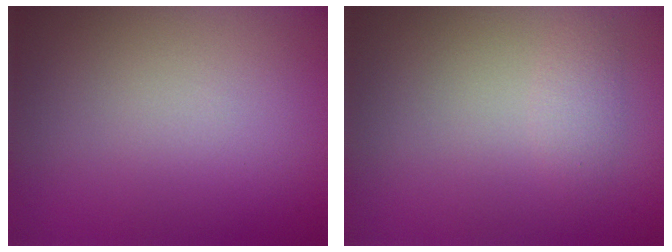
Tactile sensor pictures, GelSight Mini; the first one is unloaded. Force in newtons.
{"total": 1.2, "press": 1.2, "slide": 0.1}